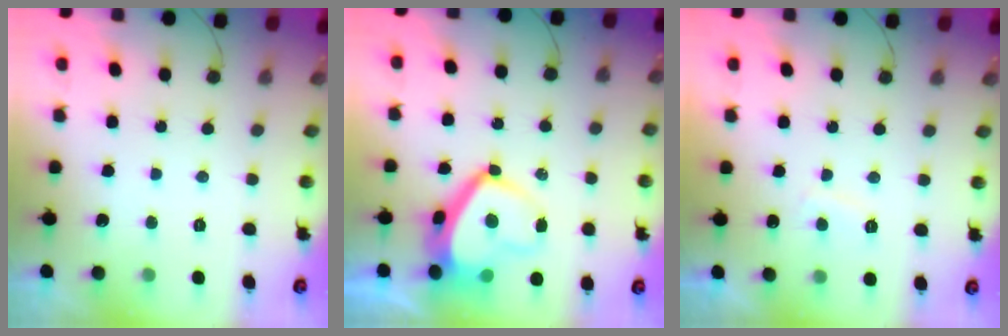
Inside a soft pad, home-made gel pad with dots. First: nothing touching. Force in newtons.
{"total": 10.2, "press": 10.0, "slide": 1.9}
{"total": 2.6, "press": 2.5, "slide": 0.8}